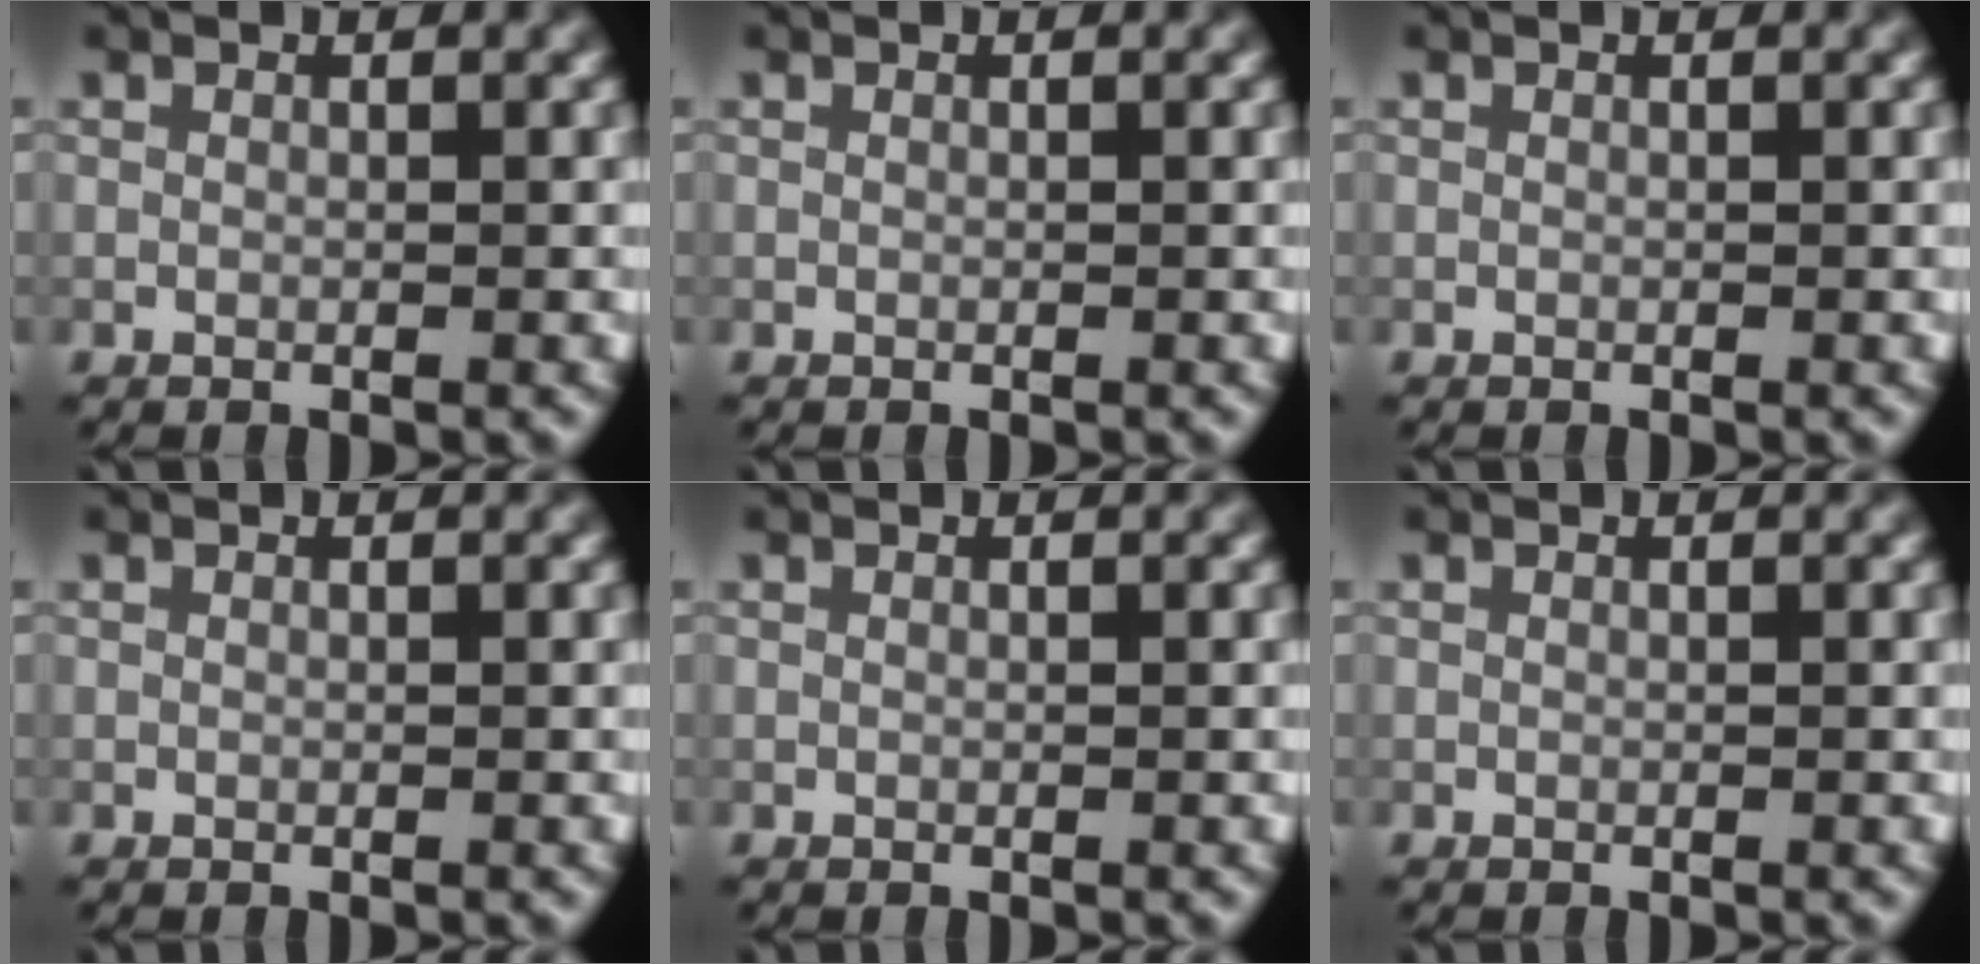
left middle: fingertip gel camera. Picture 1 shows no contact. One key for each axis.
{"total": 0.0}
{"total": 0.0}
{"total": 0.0}
{"total": 0.0}
{"total": 0.0}